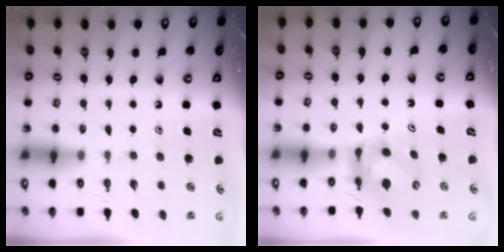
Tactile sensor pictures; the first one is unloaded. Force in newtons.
{"total": 6.1, "press": 6.1, "slide": 0.5}